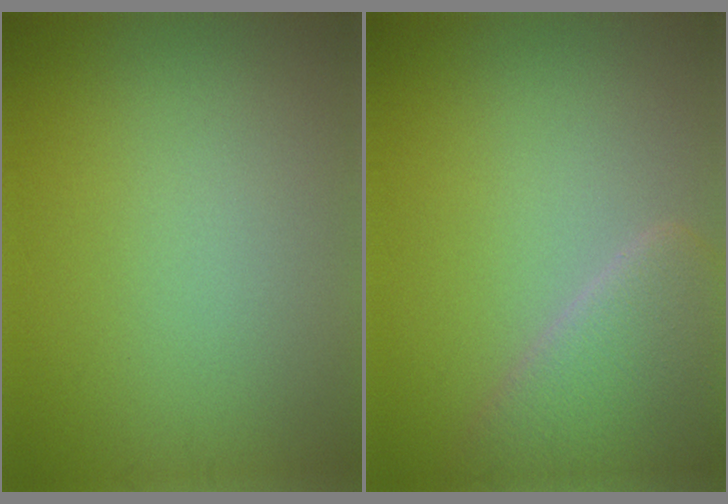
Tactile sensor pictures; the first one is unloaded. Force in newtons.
{"total": 5.6, "press": 5.6, "slide": 0.5}